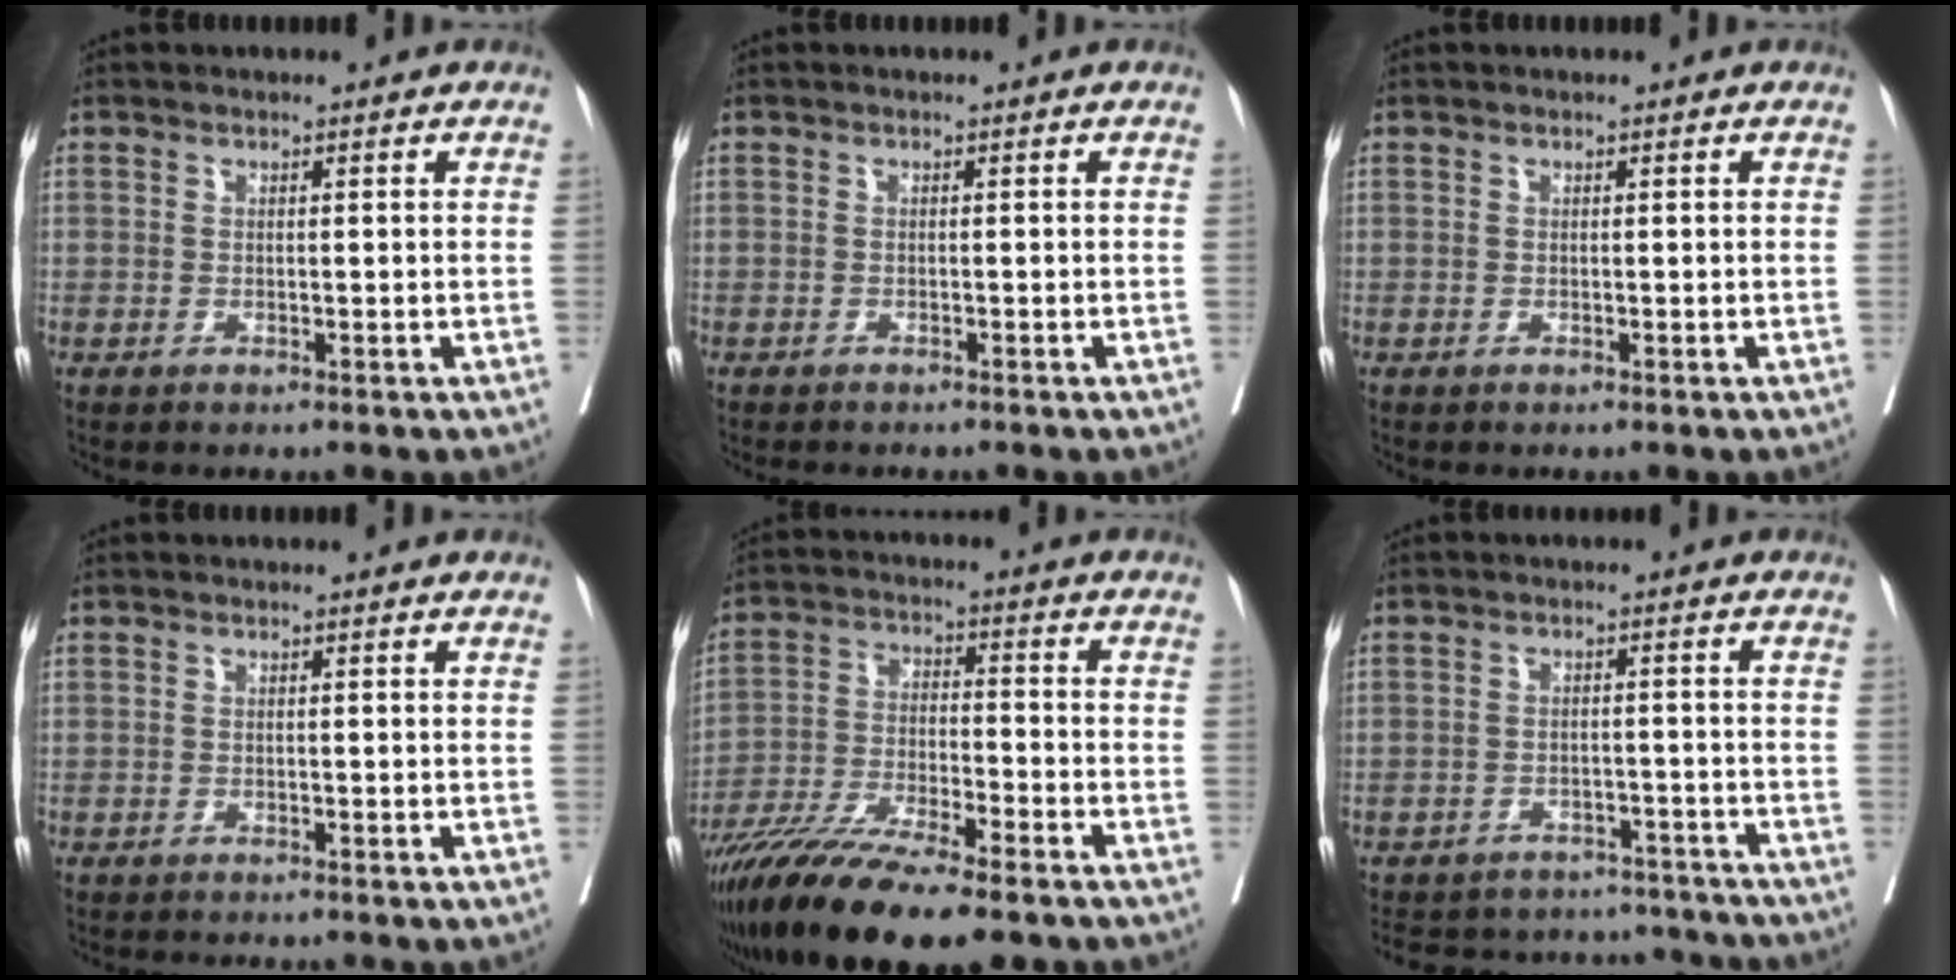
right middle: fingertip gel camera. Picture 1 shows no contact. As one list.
[{"total": 2.7, "force": [-2.5, 0.5, 1.1], "torque": [-0.020, -0.006, -0.031]}, {"total": 0.0}, {"total": 1.9, "force": [-1.8, 0.1, 0.4], "torque": [-0.008, -0.004, -0.025]}, {"total": 16.3, "force": [-12.2, 2.2, 10.6], "torque": [-0.203, -0.039, -0.212]}, {"total": 14.1, "force": [-12.8, 5.2, 2.5], "torque": [-0.045, 0.027, -0.155]}]